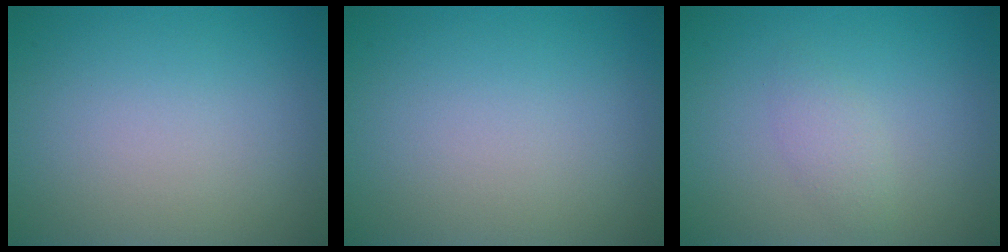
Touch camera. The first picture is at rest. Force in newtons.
{"total": 0.0}
{"total": 1.4, "press": 1.4, "slide": 0.0}